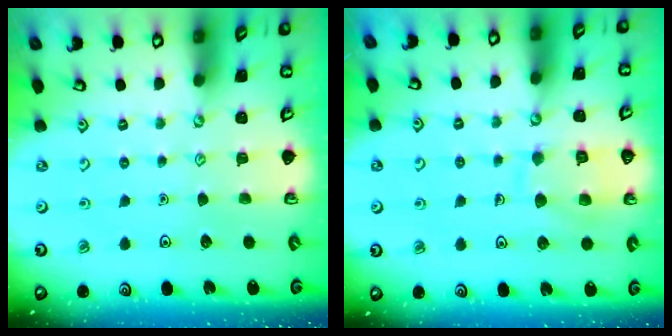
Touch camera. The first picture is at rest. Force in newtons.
{"total": 10.7, "press": 10.7, "slide": 1.0}